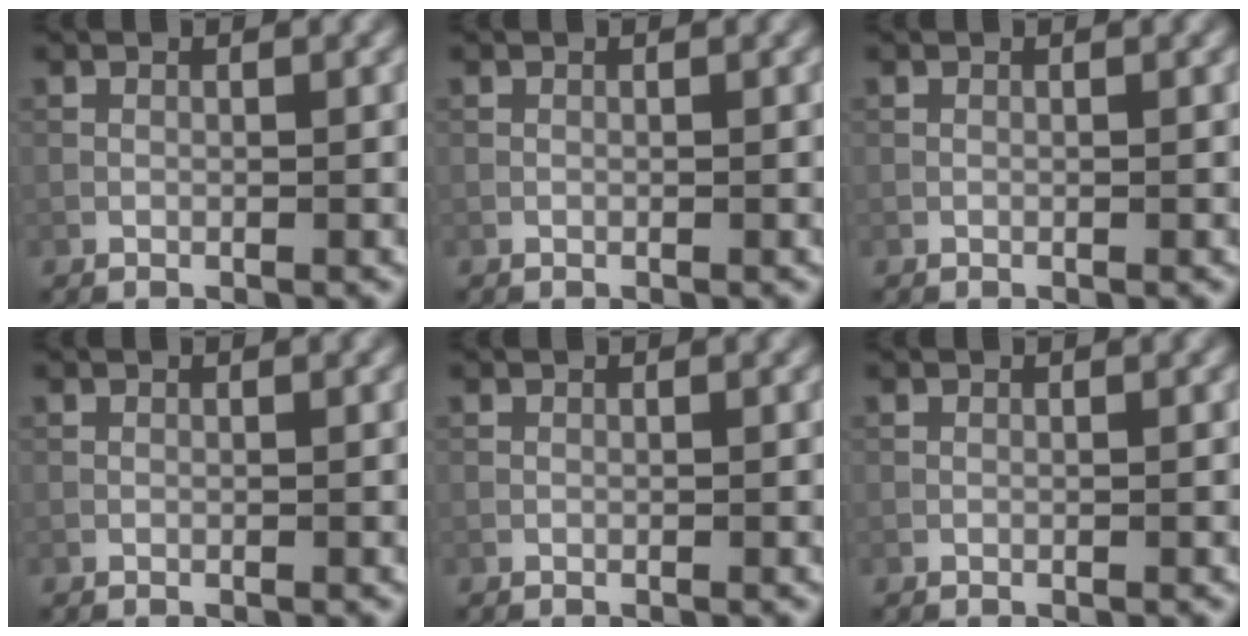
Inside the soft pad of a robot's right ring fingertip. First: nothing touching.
{"total": 0.0}
{"total": 0.0}
{"total": 0.0}
{"total": 0.0}
{"total": 0.0}